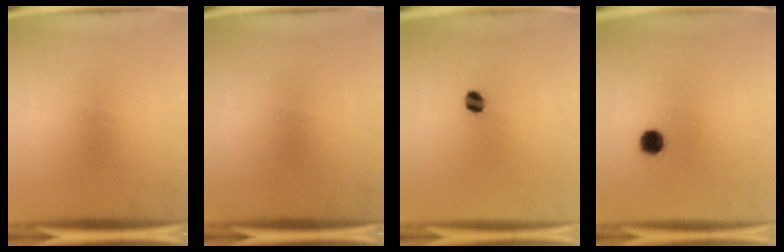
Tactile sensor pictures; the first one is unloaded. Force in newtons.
{"total": 0.0}
{"total": 2.8}
{"total": 3.7}